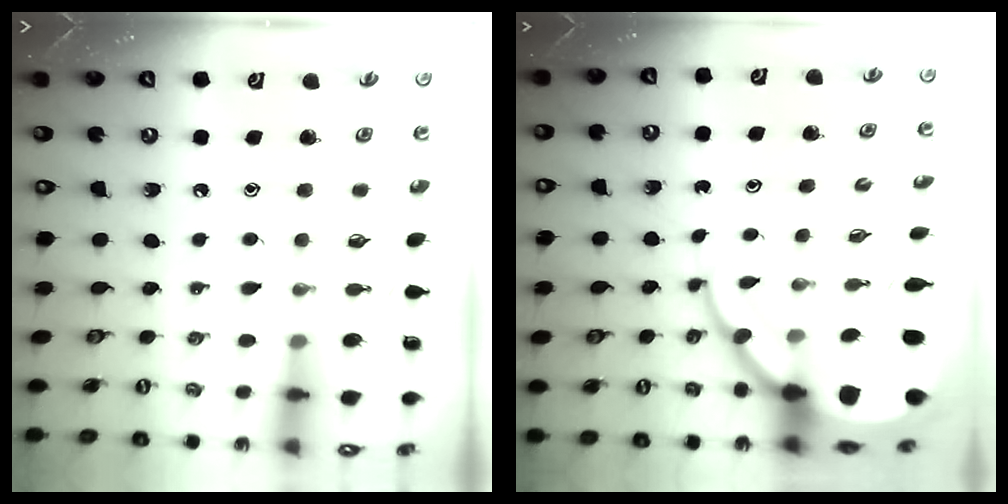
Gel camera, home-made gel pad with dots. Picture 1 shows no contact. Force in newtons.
{"total": 13.1, "press": 13.0, "slide": 1.3}